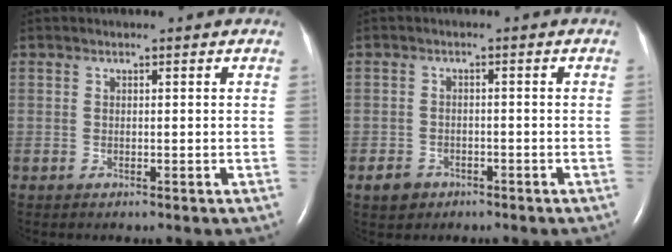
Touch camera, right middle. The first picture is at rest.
{"total": 2.8, "force": [-1.7, 2.0, 0.7], "torque": [-0.014, 0.006, -0.023]}